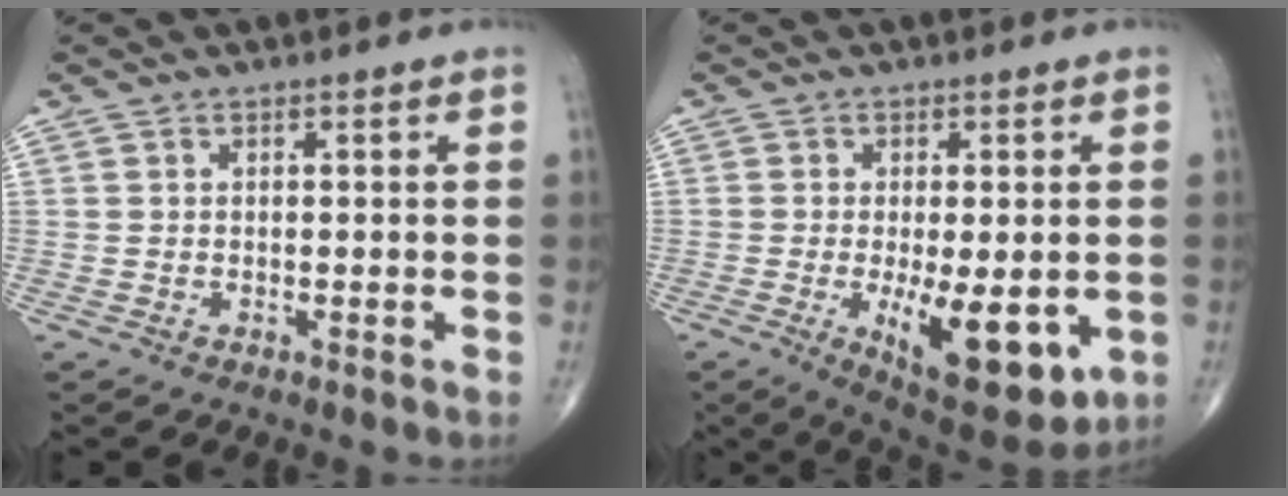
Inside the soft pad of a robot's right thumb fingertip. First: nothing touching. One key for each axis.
{"total": 14.0, "fx": -3.4, "fy": 5.6, "fz": 12.4, "tx": -0.172, "ty": -0.023, "tz": -0.035}